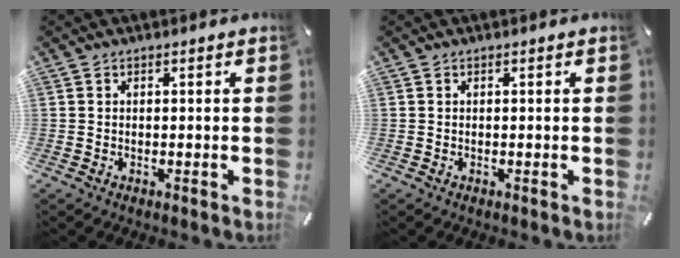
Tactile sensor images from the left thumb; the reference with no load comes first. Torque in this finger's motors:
{"motor_torque": [0.00, 0.00, 0.00, 0.00, 0.00]}